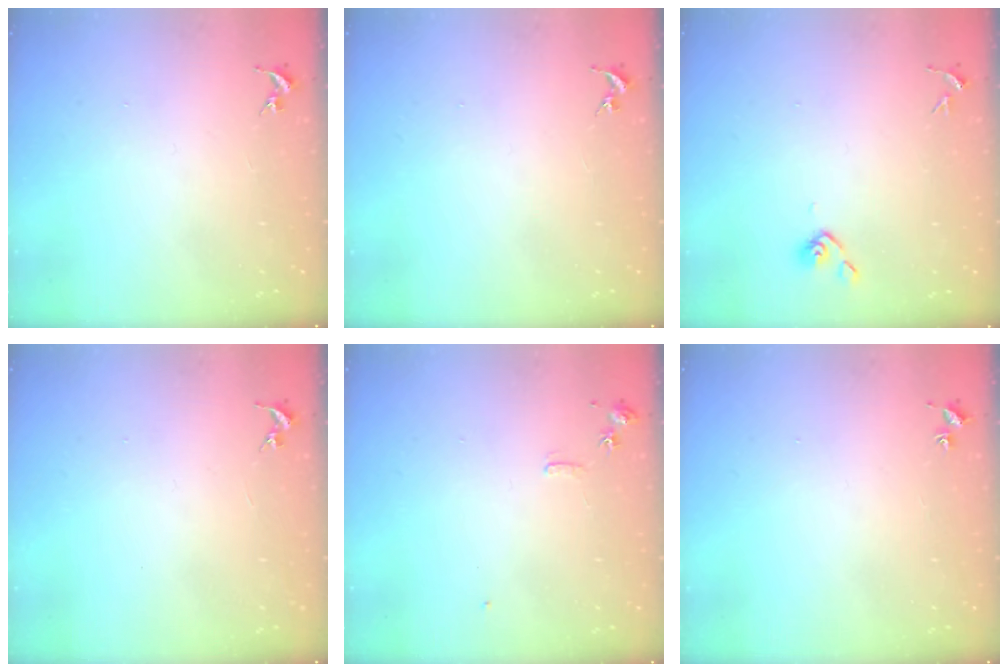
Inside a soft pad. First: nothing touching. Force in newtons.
{"total": 0.0}
{"total": 4.3, "press": 4.1, "slide": 1.3}
{"total": 0.0}
{"total": 6.2, "press": 6.2, "slide": 0.8}
{"total": 1.8, "press": 1.8, "slide": 0.2}